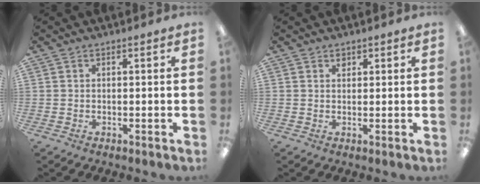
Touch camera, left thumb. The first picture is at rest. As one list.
[{"total": 1.3, "force": [1.0, 0.8, 0.3], "torque": [0.002, -0.003, 0.016]}]